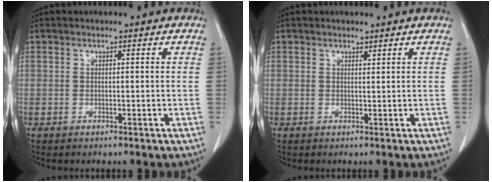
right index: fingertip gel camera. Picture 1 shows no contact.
{"total": 0.7, "force": [0.7, 0.1, 0.2], "torque": [-0.007, -0.003, 0.013]}